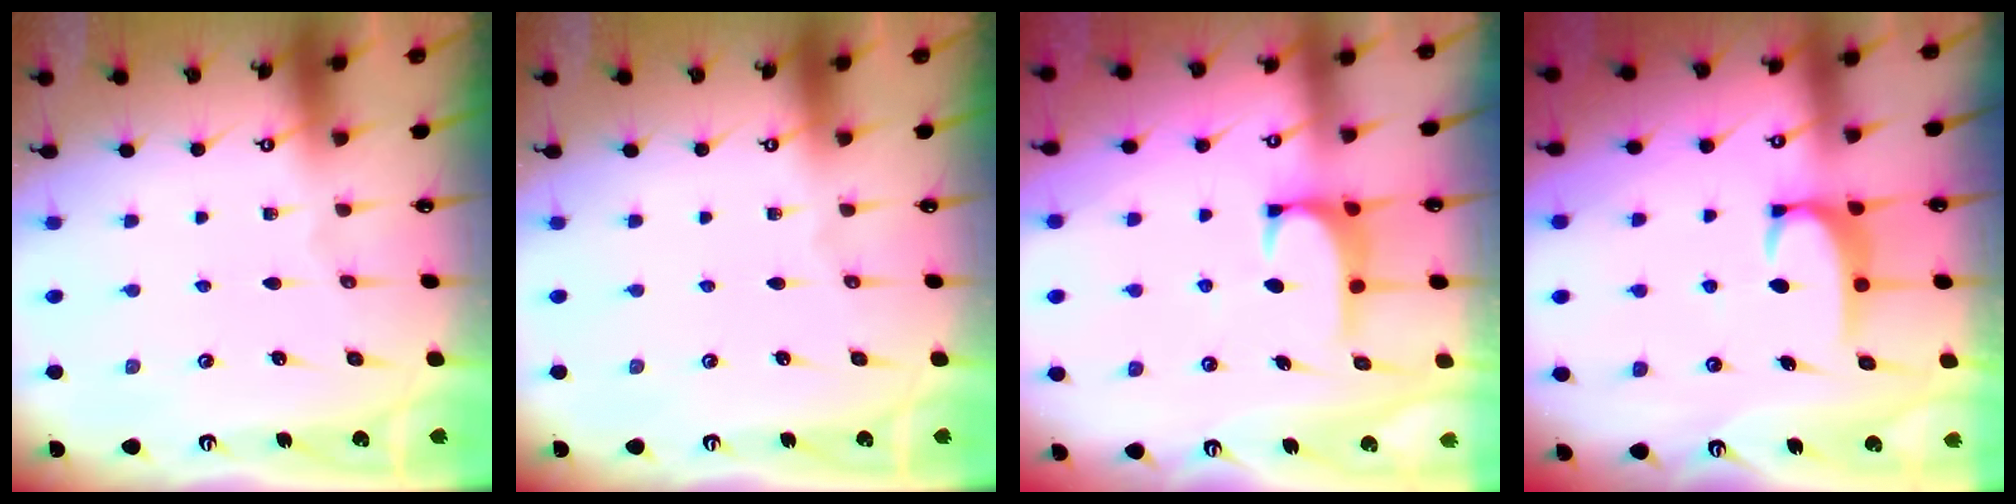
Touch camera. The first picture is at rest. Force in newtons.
{"total": 0.0}
{"total": 1.7, "press": 1.5, "slide": 0.8}
{"total": 2.9, "press": 2.8, "slide": 0.5}